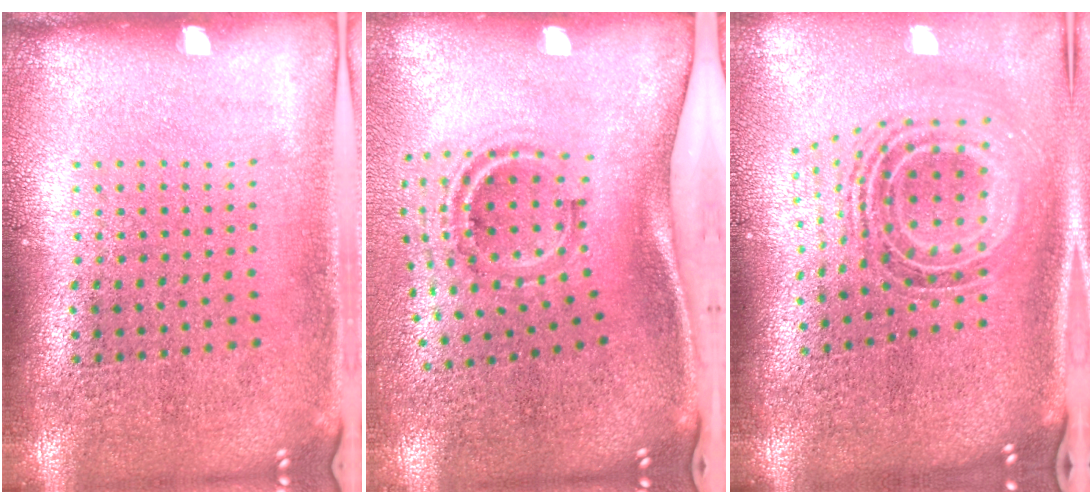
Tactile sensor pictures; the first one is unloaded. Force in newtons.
{"total": 1.7, "press": 1.1, "slide": 1.3}
{"total": 1.6, "press": 1.3, "slide": 0.9}